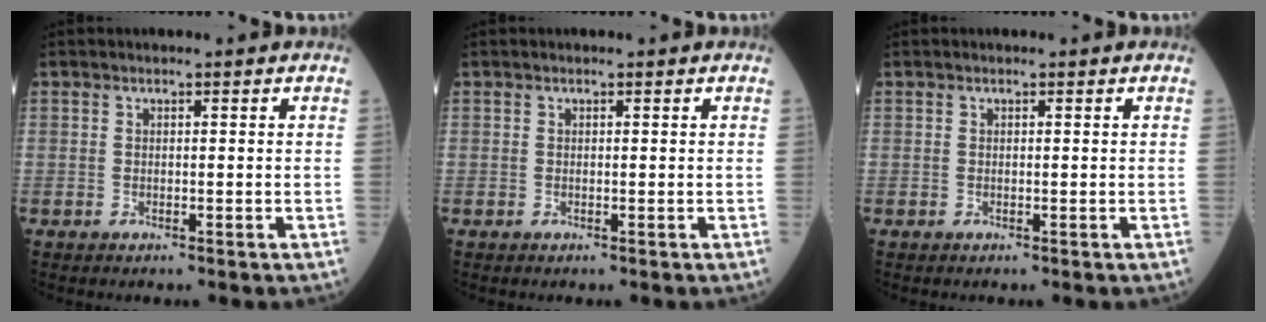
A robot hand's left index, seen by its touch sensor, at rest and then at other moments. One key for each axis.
{"total": 0.0}
{"total": 0.0}